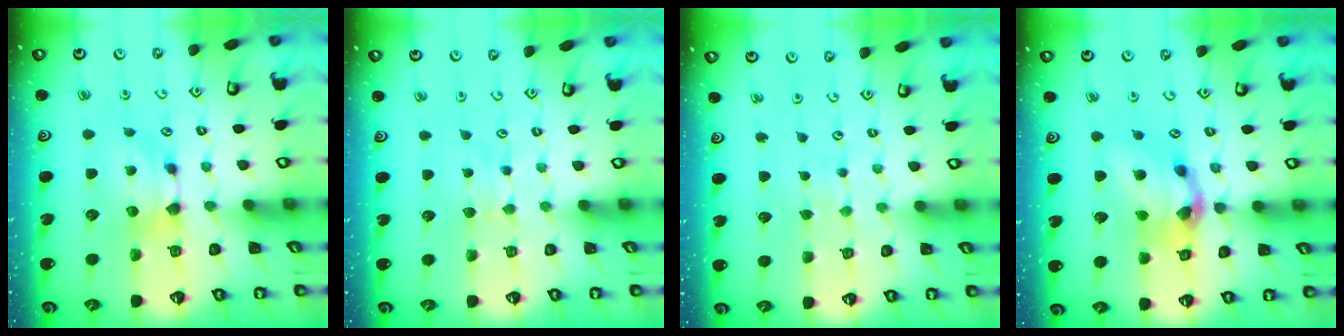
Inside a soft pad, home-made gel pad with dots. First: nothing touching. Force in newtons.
{"total": 2.8, "press": 2.8, "slide": 0.3}
{"total": 5.8, "press": 5.8, "slide": 0.2}
{"total": 7.2, "press": 6.8, "slide": 2.4}